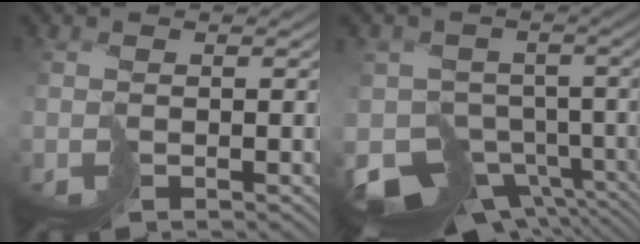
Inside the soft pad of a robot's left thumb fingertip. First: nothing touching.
{"total": 9.0, "force": [-5.0, 6.2, 4.3], "torque": [-0.095, -0.029, -0.077]}